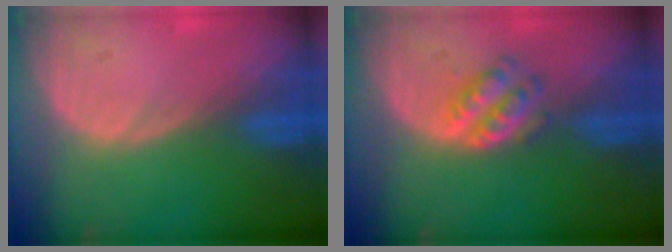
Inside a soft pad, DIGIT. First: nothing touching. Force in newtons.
{"total": 4.1, "press": 4.0, "slide": 0.9}